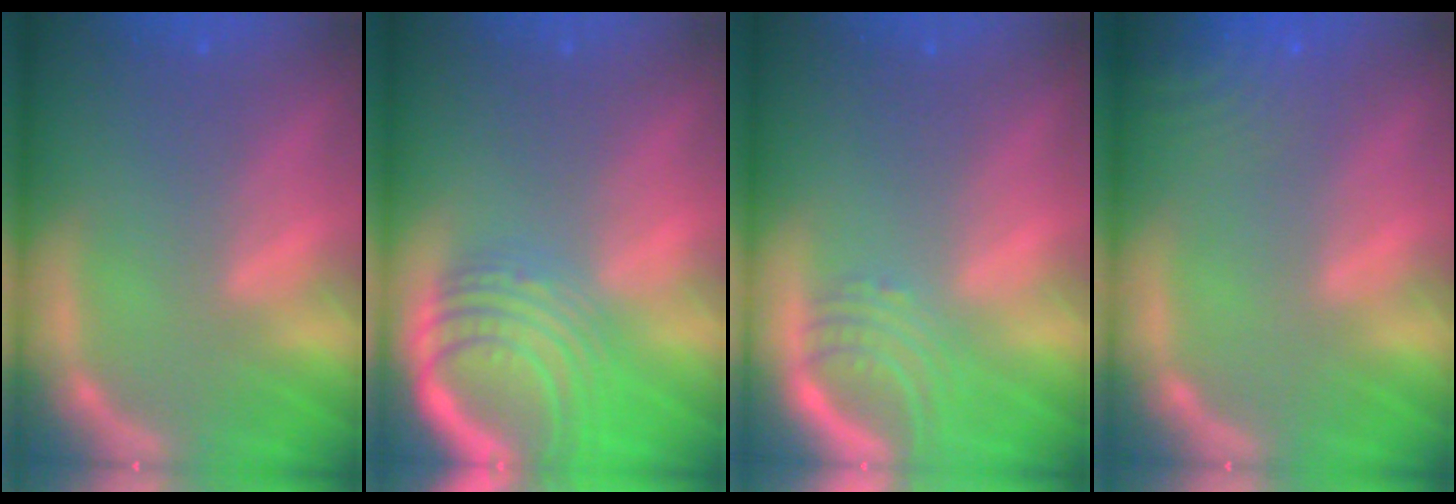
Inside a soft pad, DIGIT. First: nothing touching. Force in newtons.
{"total": 9.1}
{"total": 3.9}
{"total": 6.5}